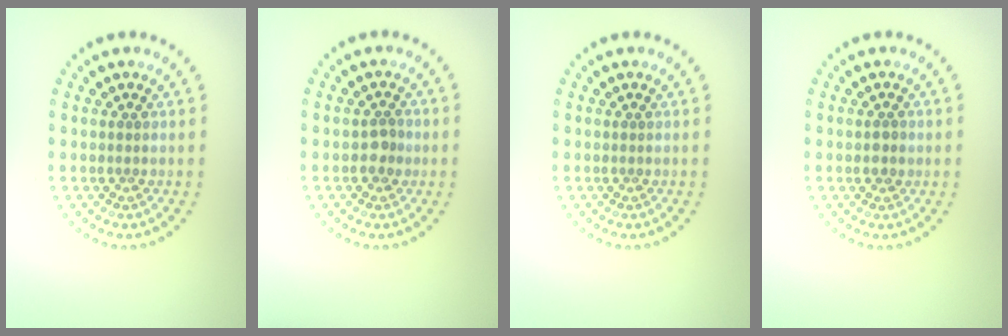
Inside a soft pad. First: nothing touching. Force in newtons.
{"total": 1.5, "press": 1.4, "slide": 0.5}
{"total": 0.0}
{"total": 1.2, "press": 1.2, "slide": 0.1}